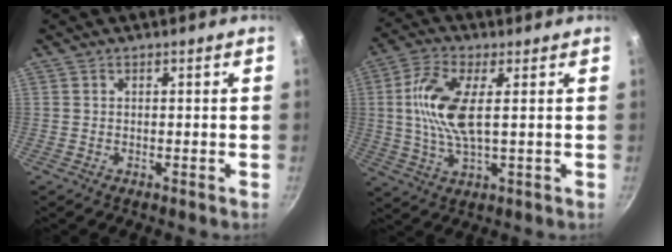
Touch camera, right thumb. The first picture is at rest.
{"total": 11.1, "force": [1.7, 4.1, 10.1], "torque": [-0.216, 0.004, 0.029]}